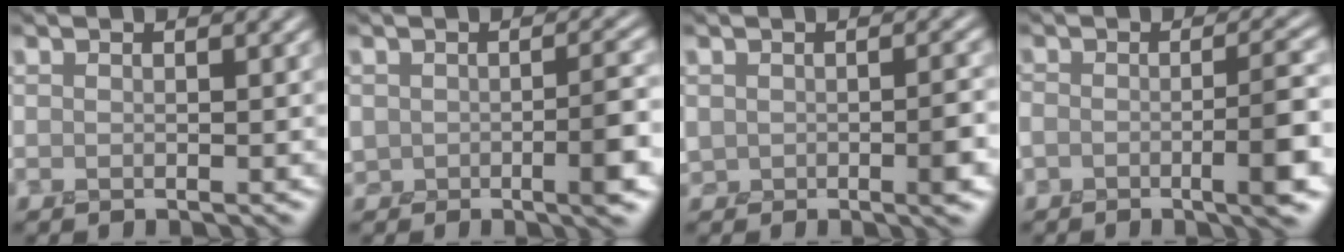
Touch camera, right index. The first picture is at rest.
{"total": 3.8, "force": [-1.2, 1.9, 3.1], "torque": [-0.050, -0.003, -0.024]}
{"total": 3.2, "force": [-0.7, 2.0, 2.3], "torque": [-0.037, -0.006, -0.017]}
{"total": 4.9, "force": [-2.2, 1.1, 4.2], "torque": [-0.070, 0.002, -0.045]}